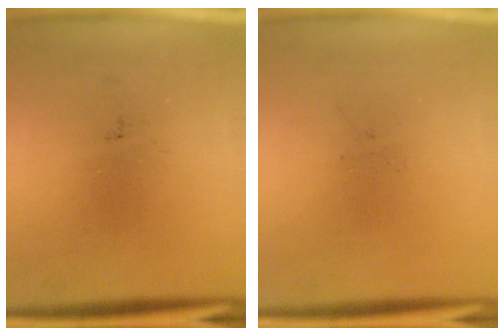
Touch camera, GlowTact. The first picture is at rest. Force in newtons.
{"total": 0.0}